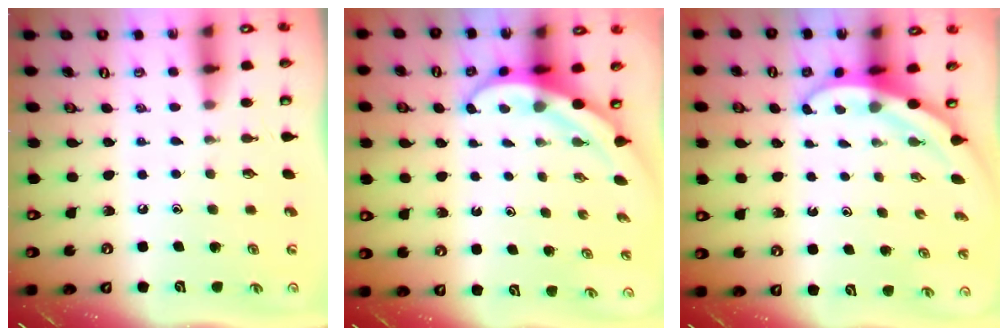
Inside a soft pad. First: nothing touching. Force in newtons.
{"total": 4.4, "press": 4.4, "slide": 0.5}
{"total": 3.4, "press": 3.4, "slide": 0.1}